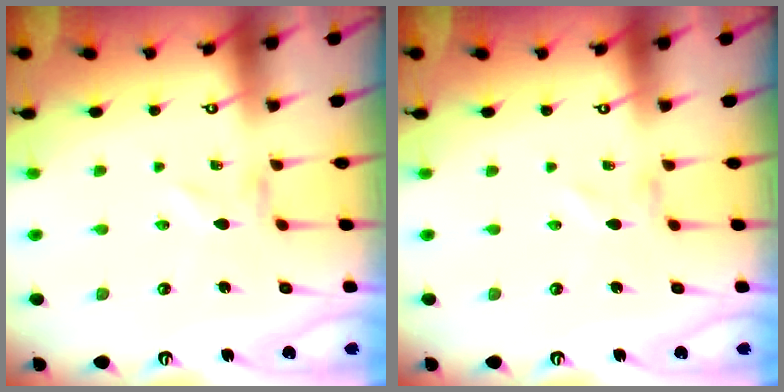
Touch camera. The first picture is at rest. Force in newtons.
{"total": 0.0}